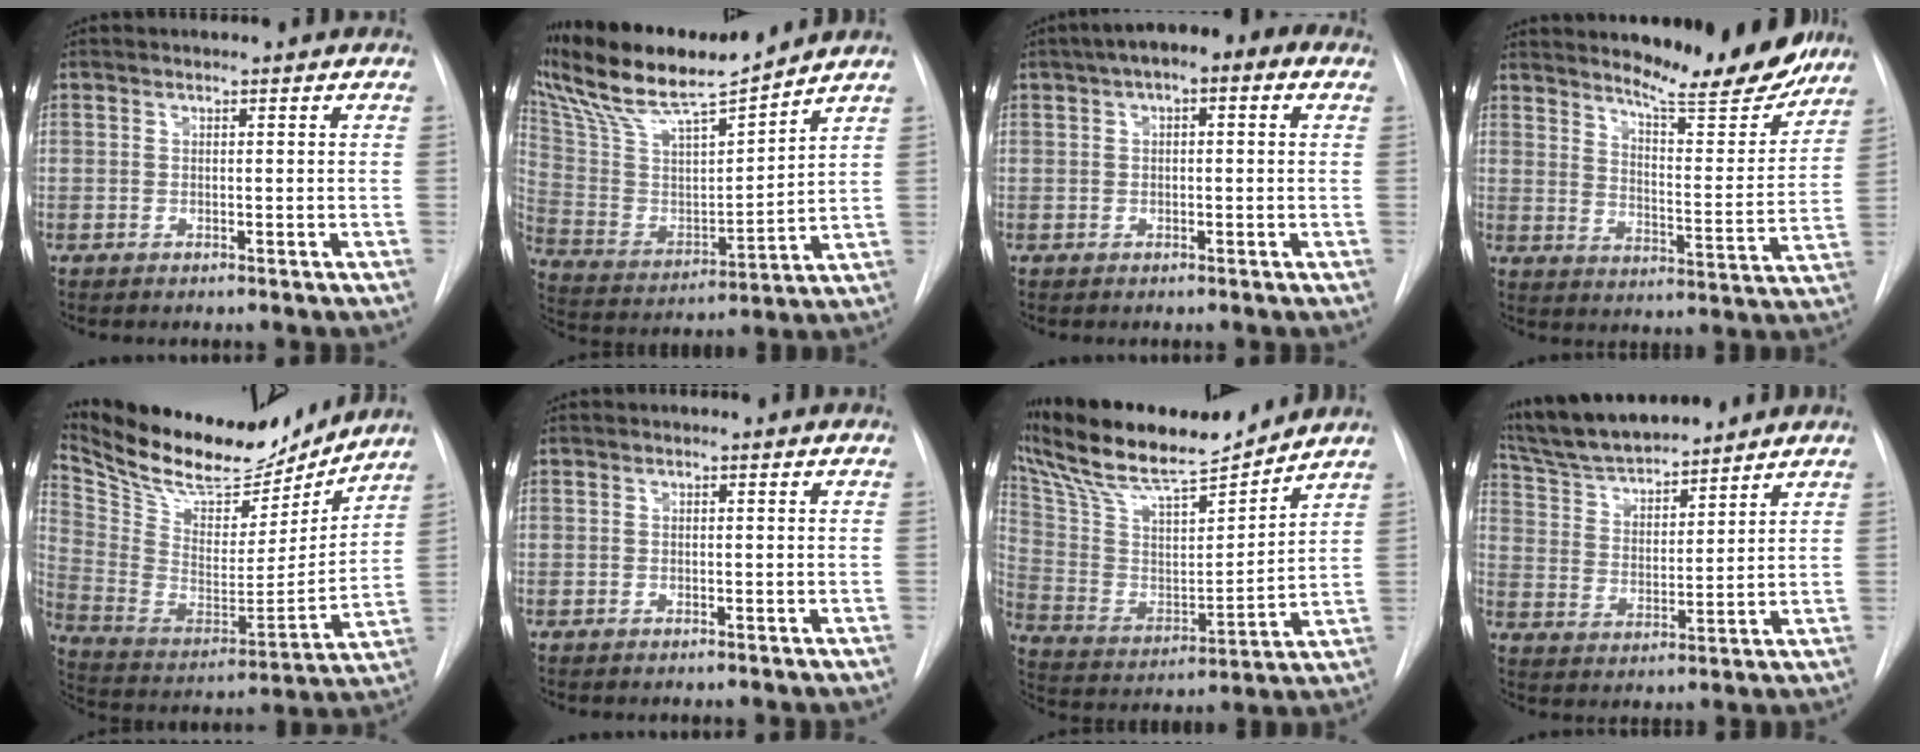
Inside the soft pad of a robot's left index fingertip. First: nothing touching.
{"total": 17.0, "force": [15.0, 1.1, 7.8], "torque": [-0.156, -0.003, 0.280]}
{"total": 7.7, "force": [3.7, 2.7, 6.2], "torque": [-0.099, 0.036, 0.049]}
{"total": 16.2, "force": [14.8, 1.6, 6.4], "torque": [-0.092, -0.054, 0.198]}
{"total": 23.2, "force": [20.3, 7.3, 8.5], "torque": [-0.177, -0.017, 0.327]}
{"total": 0.0}
{"total": 20.2, "force": [17.9, 2.3, 9.0], "torque": [-0.177, 0.003, 0.312]}
{"total": 13.4, "force": [12.3, 2.2, 5.0], "torque": [-0.094, 0.014, 0.223]}